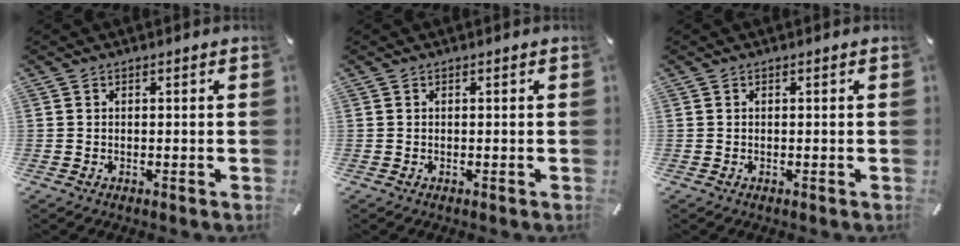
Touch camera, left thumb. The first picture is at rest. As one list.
[{"total": 0.0}, {"total": 0.0}]